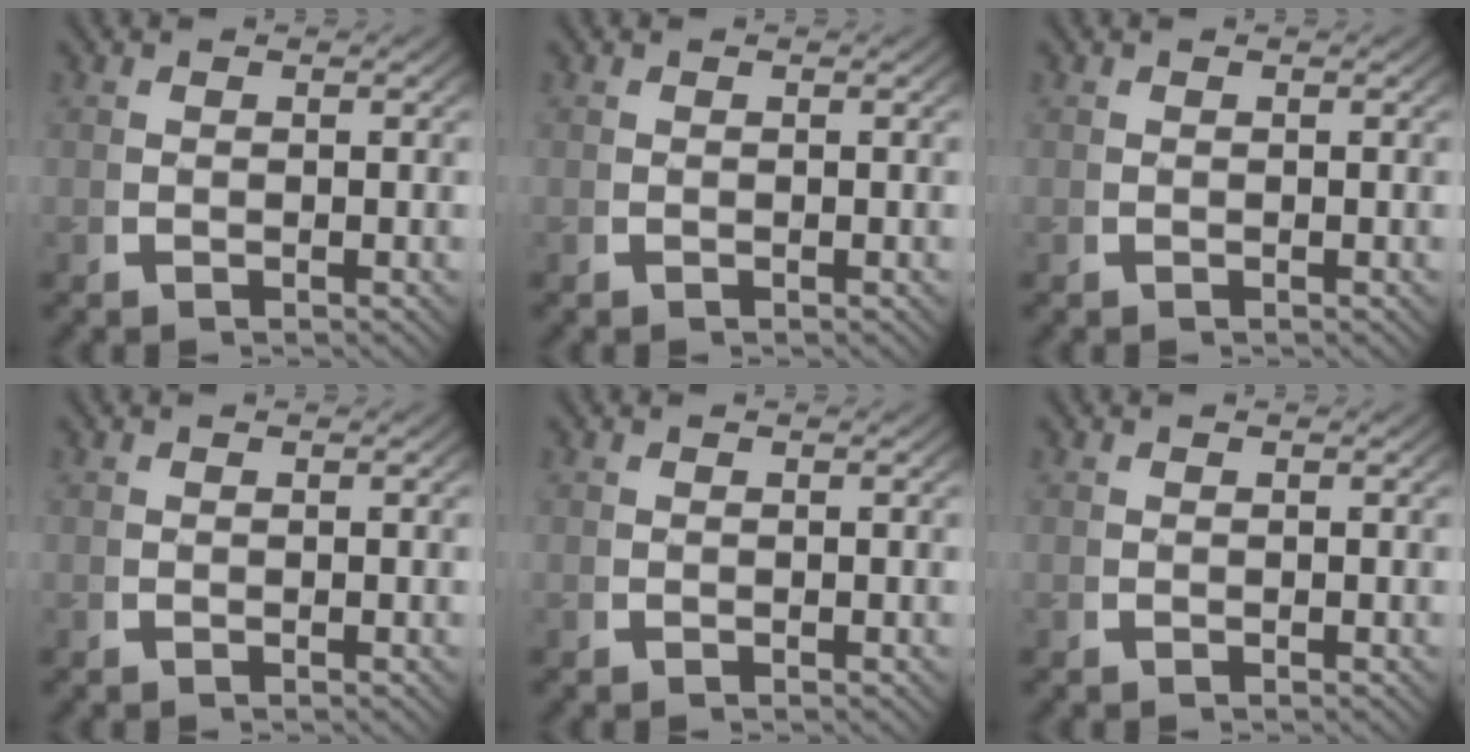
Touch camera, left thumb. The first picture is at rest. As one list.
[{"total": 0.0}, {"total": 0.0}, {"total": 0.0}, {"total": 0.0}, {"total": 0.0}]